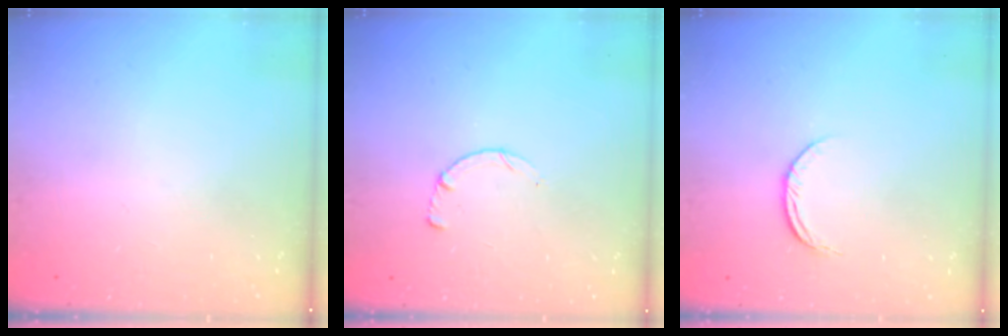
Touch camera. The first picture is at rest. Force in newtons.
{"total": 2.6, "press": 2.5, "slide": 0.3}
{"total": 4.9, "press": 4.9, "slide": 0.5}